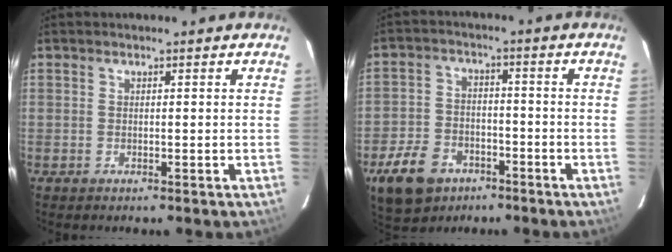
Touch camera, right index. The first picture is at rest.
{"total": 12.0, "force": [-6.9, 8.0, 5.5], "torque": [-0.149, 0.009, -0.107]}